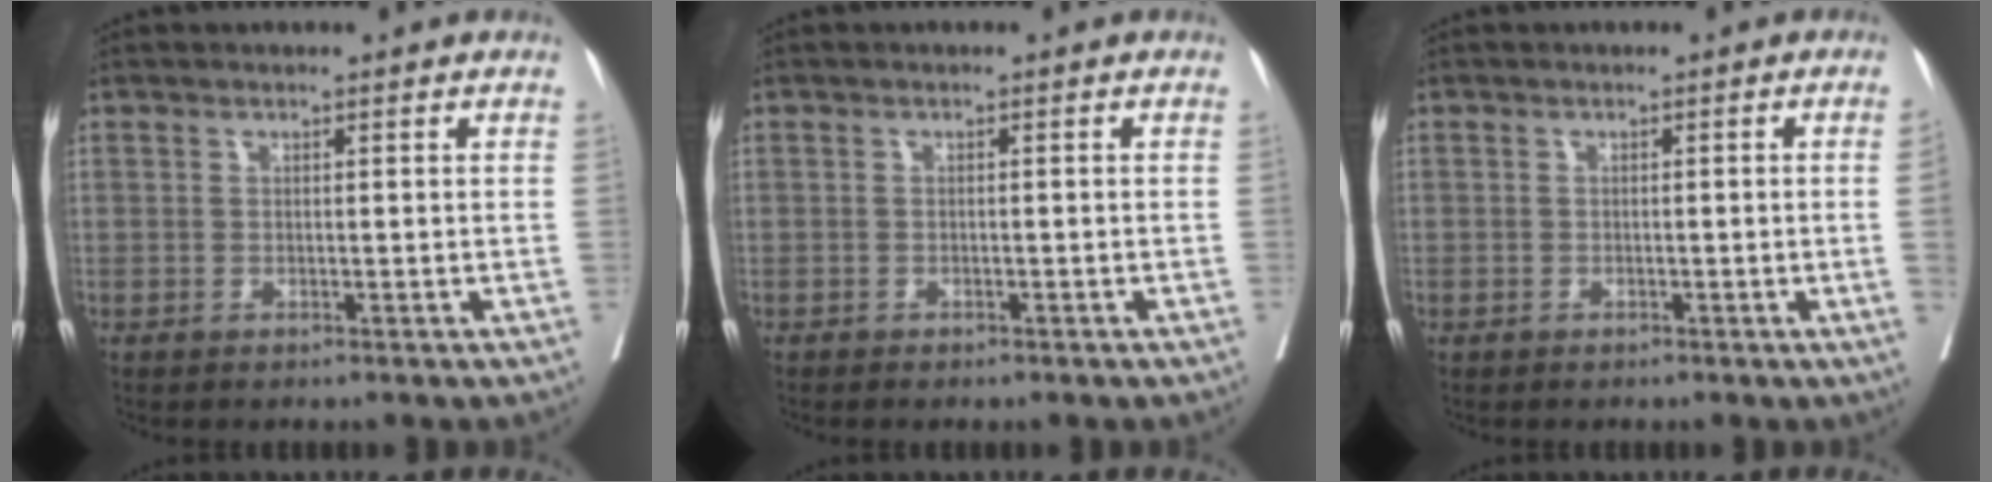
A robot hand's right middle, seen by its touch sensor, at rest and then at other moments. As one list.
[{"total": 1.3, "force": [-1.0, 0.6, 0.5], "torque": [-0.011, -0.001, -0.012]}, {"total": 1.3, "force": [-0.3, -0.2, 1.2], "torque": [-0.017, 0.003, -0.004]}]